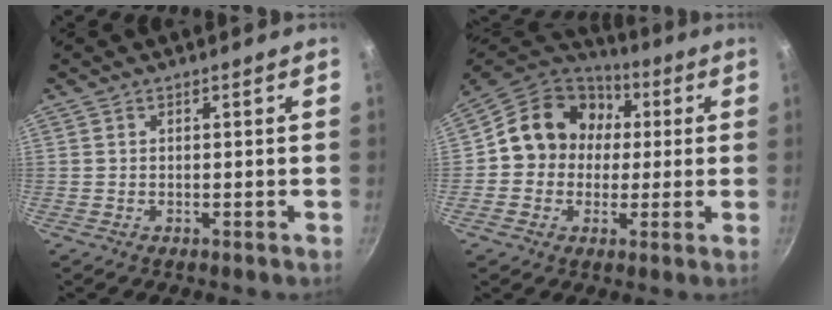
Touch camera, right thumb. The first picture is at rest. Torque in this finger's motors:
{"motor_torque": [-0.36, 0.67, 0.65, -0.41, 0.19]}